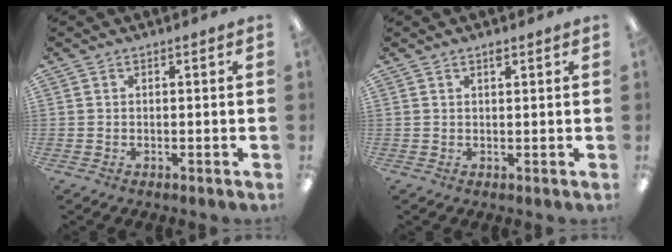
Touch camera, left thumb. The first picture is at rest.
{"total": 1.2, "force": [1.0, 0.3, 0.7], "torque": [-0.015, 0.000, 0.017]}